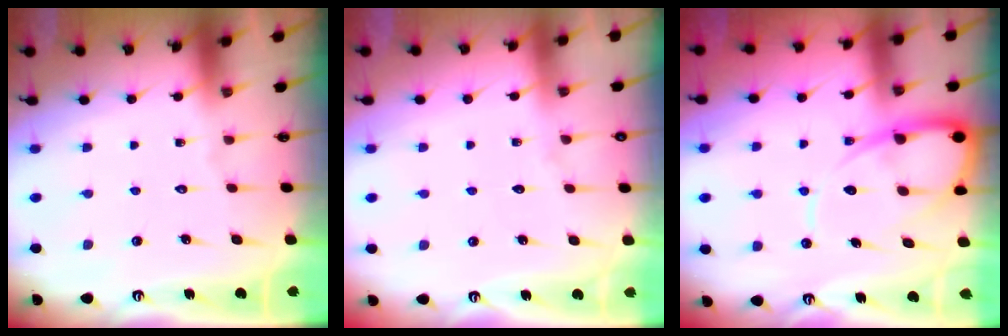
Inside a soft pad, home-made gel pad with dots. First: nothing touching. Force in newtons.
{"total": 3.3, "press": 3.3, "slide": 0.6}
{"total": 11.6, "press": 11.6, "slide": 1.1}